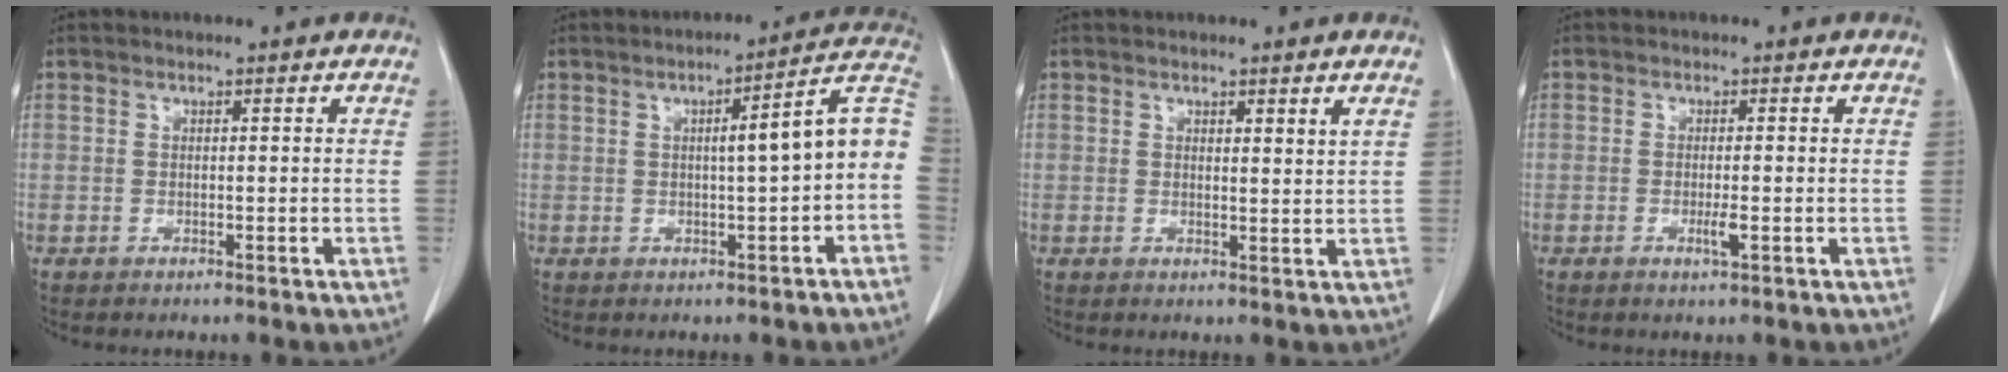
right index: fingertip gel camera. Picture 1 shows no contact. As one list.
[{"total": 9.0, "force": [-0.3, 0.7, 9.0], "torque": [-0.114, 0.029, -0.010]}, {"total": 2.0, "force": [1.6, -0.1, 1.3], "torque": [-0.023, -0.011, 0.017]}, {"total": 1.7, "force": [-0.5, 0.1, 1.7], "torque": [-0.031, -0.003, -0.007]}]